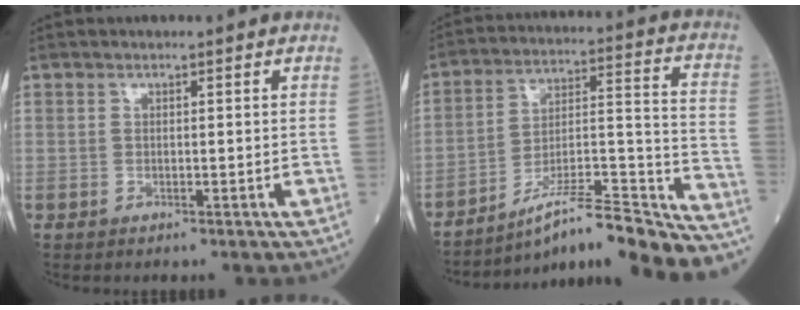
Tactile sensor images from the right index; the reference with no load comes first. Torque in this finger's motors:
{"motor_torque": [-0.21, -0.44, 0.17, 0.03]}